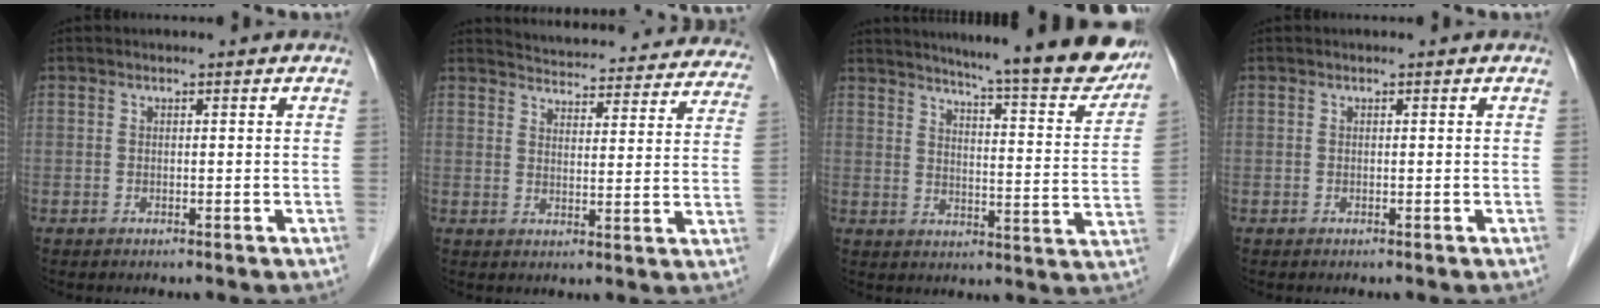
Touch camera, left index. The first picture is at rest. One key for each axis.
{"total": 24.4, "fx": 23.1, "fy": 5.1, "fz": 6.1, "tx": -0.085, "ty": -0.039, "tz": 0.265}
{"total": 20.1, "fx": 17.9, "fy": 1.0, "fz": 9.3, "tx": -0.126, "ty": -0.055, "tz": 0.221}
{"total": 0.0}